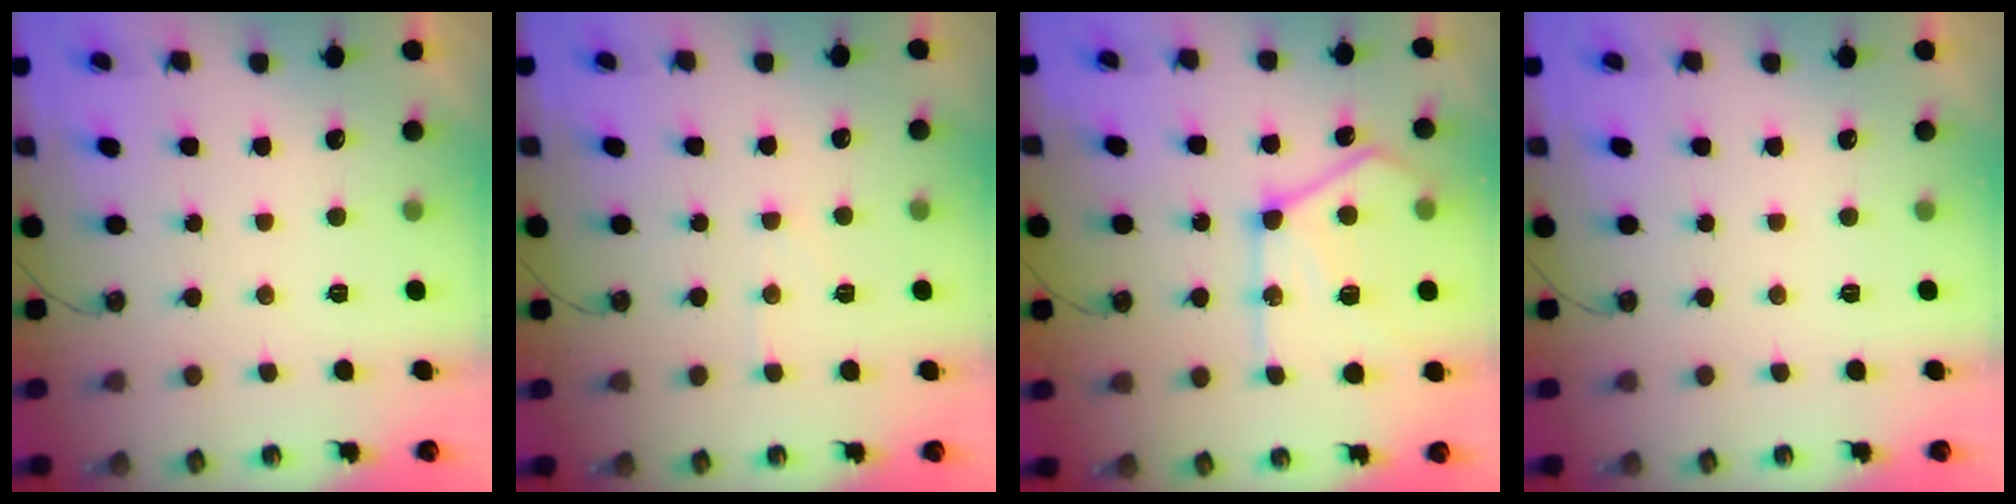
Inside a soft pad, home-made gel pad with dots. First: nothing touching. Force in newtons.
{"total": 4.2, "press": 4.1, "slide": 0.6}
{"total": 20.6, "press": 20.5, "slide": 2.2}
{"total": 0.0}